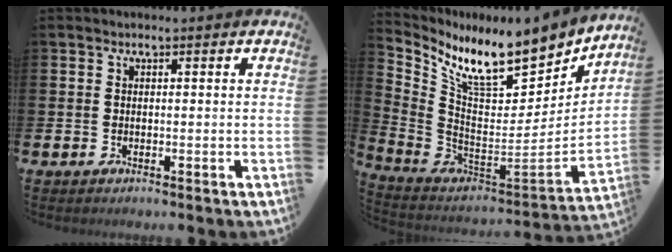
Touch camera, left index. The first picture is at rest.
{"total": 10.1, "force": [8.6, 3.2, 4.1], "torque": [-0.100, -0.078, 0.148]}